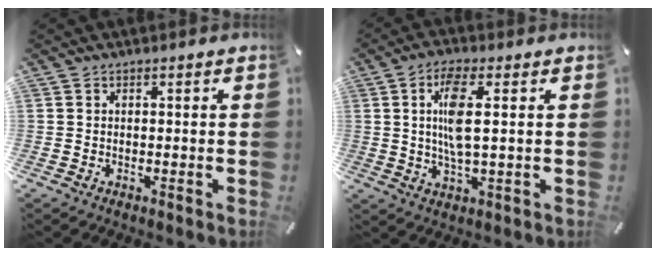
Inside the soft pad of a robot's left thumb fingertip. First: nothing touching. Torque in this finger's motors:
{"motor_torque": [-0.06, 0.24, 0.62, 0.30, 0.12]}